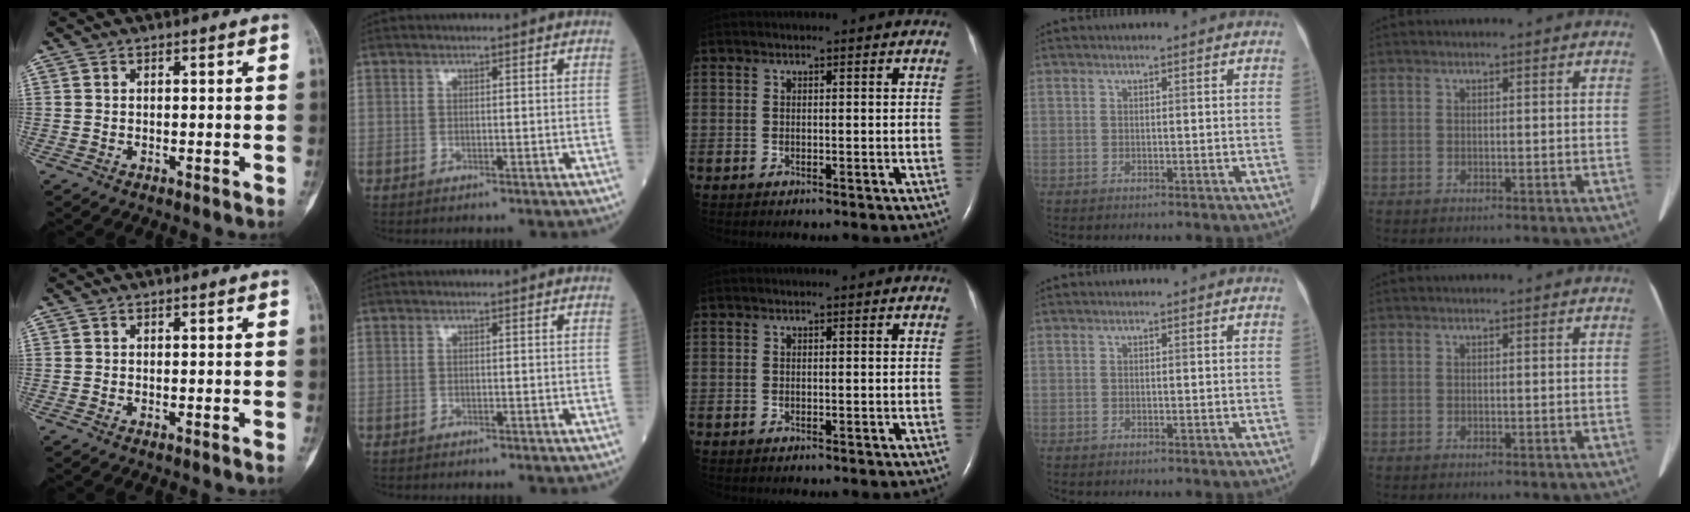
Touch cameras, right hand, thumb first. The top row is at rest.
{}